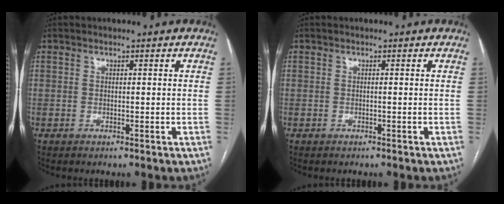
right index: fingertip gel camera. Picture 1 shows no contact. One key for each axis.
{"total": 0.0}